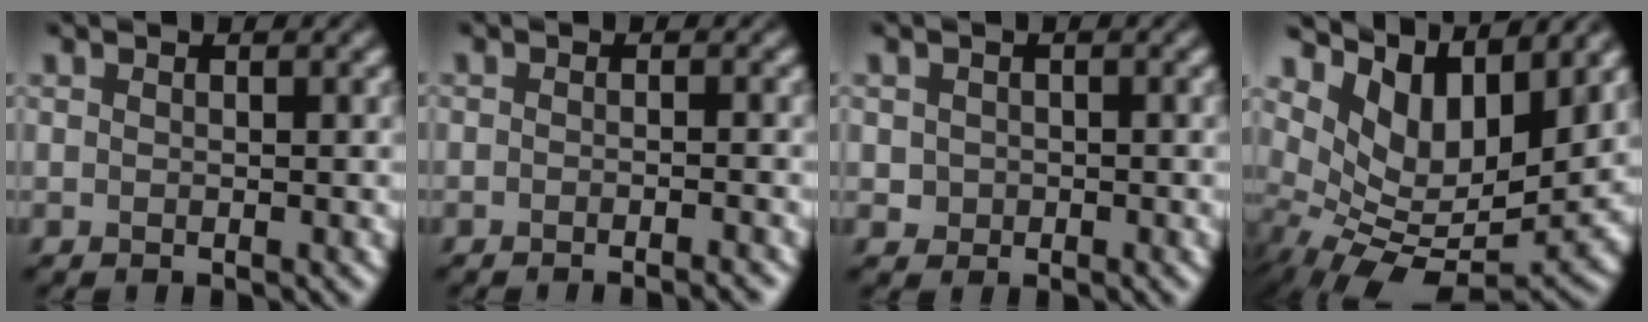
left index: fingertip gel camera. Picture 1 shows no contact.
{"total": 1.7, "force": [-1.3, 0.2, 1.1], "torque": [-0.005, -0.006, -0.026]}
{"total": 1.2, "force": [-0.3, 1.2, 0.3], "torque": [-0.008, -0.004, -0.004]}
{"total": 9.5, "force": [2.8, 4.7, 7.7], "torque": [-0.140, -0.011, 0.056]}